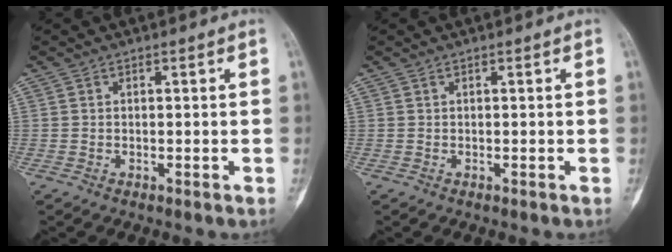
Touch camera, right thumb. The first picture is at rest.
{"total": 0.0}